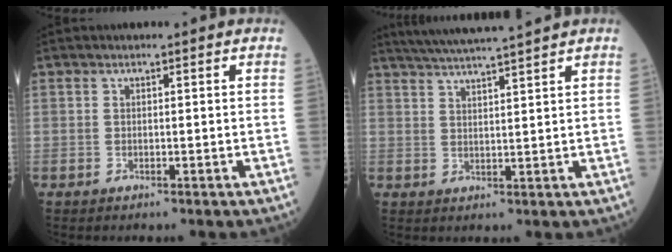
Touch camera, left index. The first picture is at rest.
{"total": 9.9, "force": [8.8, -1.4, 4.4], "torque": [-0.075, 0.016, 0.133]}